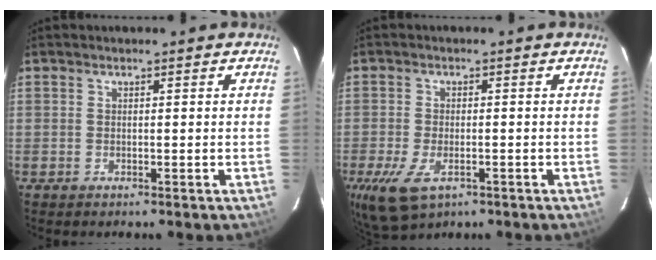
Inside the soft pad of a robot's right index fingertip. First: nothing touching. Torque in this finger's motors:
{"motor_torque": [0.82, -0.69, 0.46, 0.11]}